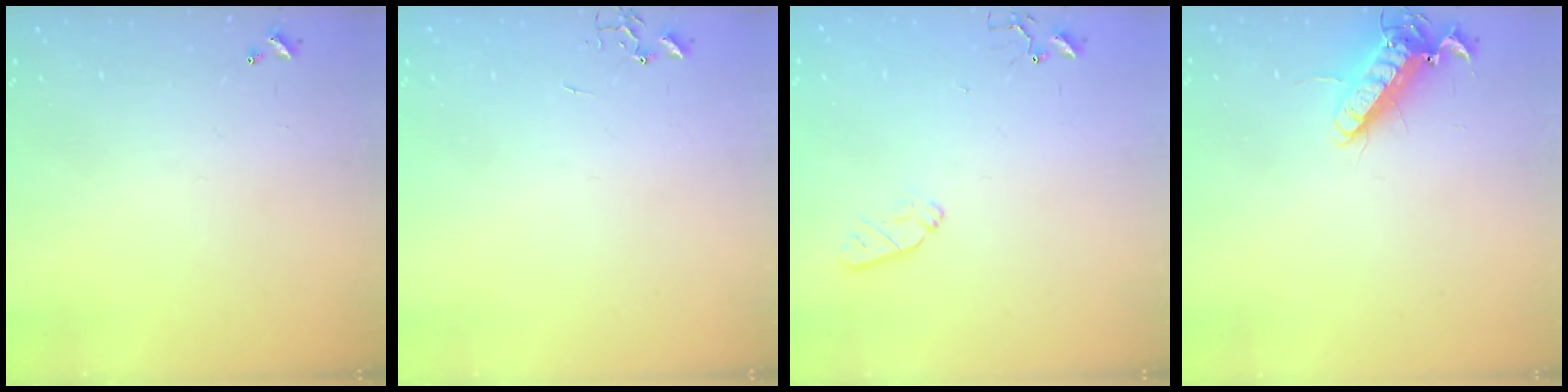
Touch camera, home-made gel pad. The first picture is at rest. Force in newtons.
{"total": 0.0}
{"total": 5.9, "press": 5.8, "slide": 0.8}
{"total": 12.6, "press": 12.4, "slide": 2.4}